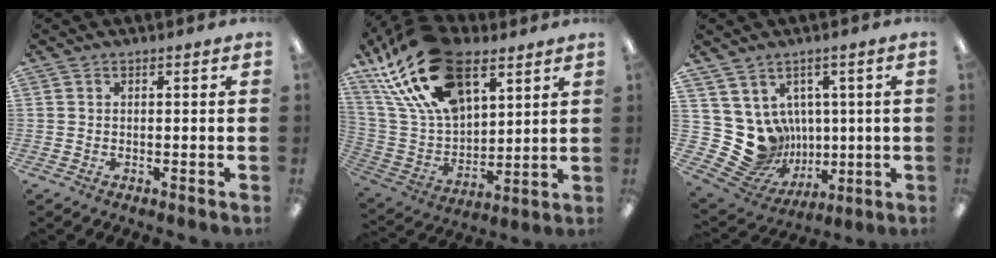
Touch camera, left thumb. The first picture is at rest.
{"total": 25.0, "force": [14.0, 13.6, 15.6], "torque": [-0.319, -0.059, 0.249]}
{"total": 12.6, "force": [0.8, 11.9, 4.1], "torque": [-0.101, -0.033, 0.031]}